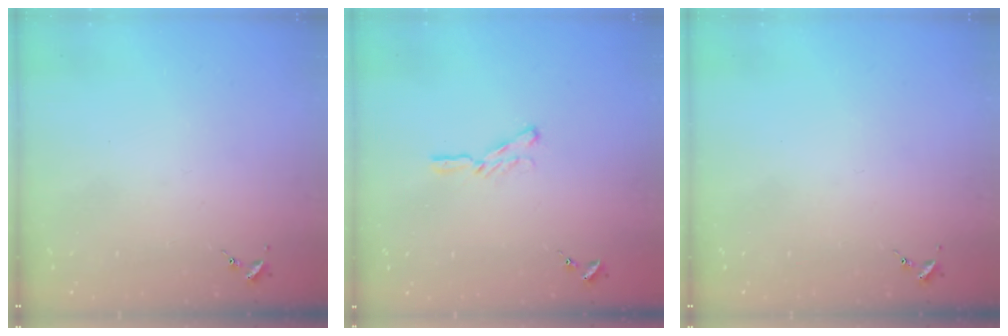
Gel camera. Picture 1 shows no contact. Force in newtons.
{"total": 4.7, "press": 4.6, "slide": 0.6}
{"total": 0.0}